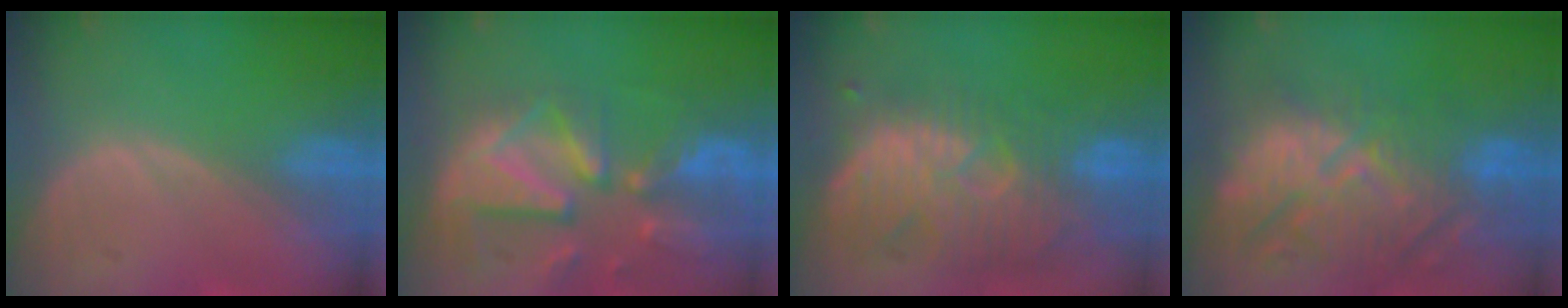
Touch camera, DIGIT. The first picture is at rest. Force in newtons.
{"total": 12.3, "press": 10.6, "slide": 6.1}
{"total": 11.5, "press": 10.9, "slide": 3.7}
{"total": 12.6, "press": 12.0, "slide": 3.8}